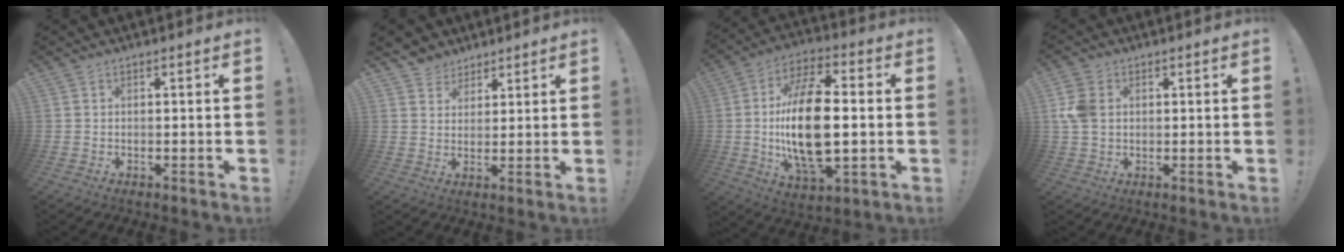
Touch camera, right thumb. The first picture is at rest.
{"total": 5.0, "force": [3.5, 3.6, -0.1], "torque": [0.001, -0.024, 0.068]}
{"total": 21.5, "force": [-0.8, 10.8, 18.6], "torque": [-0.345, -0.002, -0.015]}
{"total": 7.0, "force": [1.1, 5.3, 4.4], "torque": [-0.088, 0.004, 0.020]}